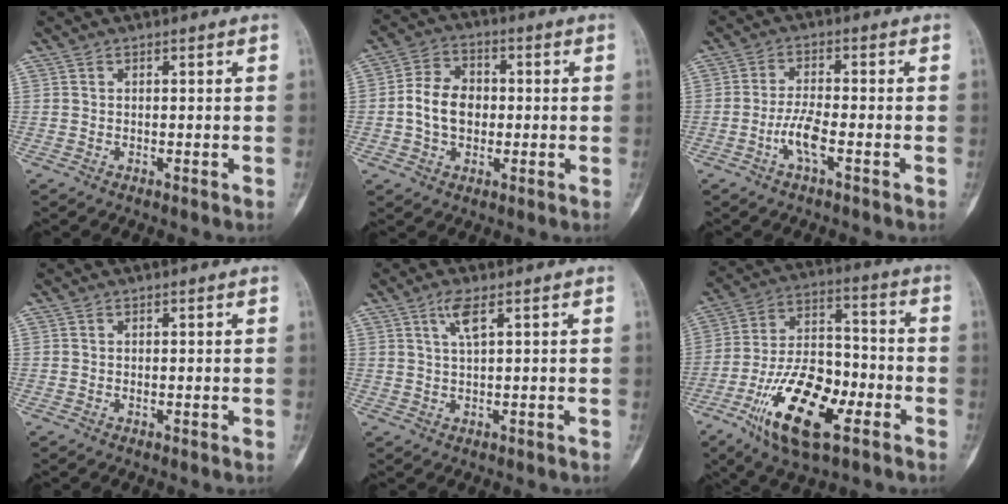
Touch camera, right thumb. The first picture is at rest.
{"total": 8.6, "force": [-0.6, 6.5, 5.5], "torque": [-0.080, 0.019, -0.019]}
{"total": 4.9, "force": [-2.1, 1.1, 4.3], "torque": [-0.093, 0.012, -0.041]}
{"total": 0.0}
{"total": 3.3, "force": [1.4, 0.4, 2.9], "torque": [-0.068, 0.001, 0.032]}
{"total": 19.2, "force": [-8.6, 8.5, 14.9], "torque": [-0.261, 0.042, -0.149]}